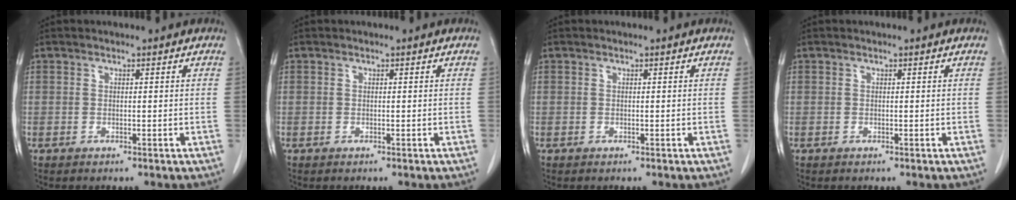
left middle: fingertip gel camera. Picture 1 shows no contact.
{"total": 0.0}
{"total": 0.0}
{"total": 0.0}